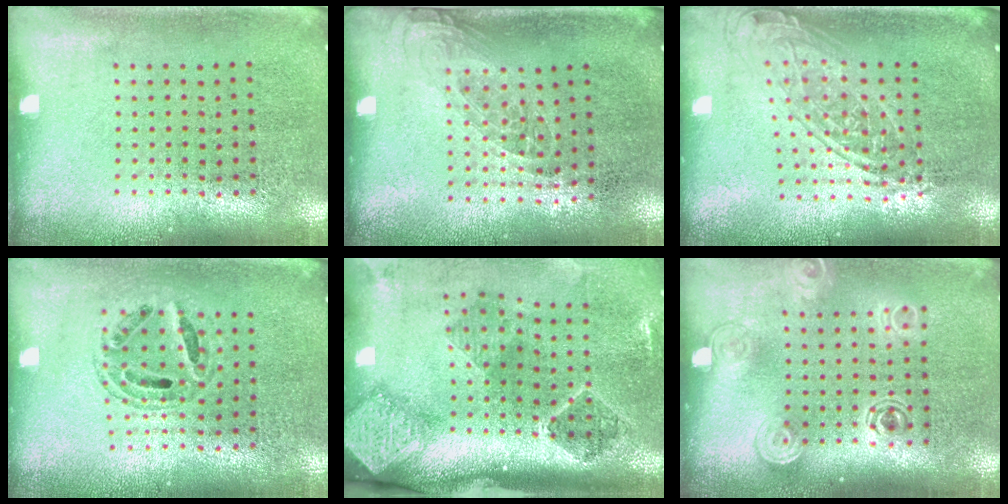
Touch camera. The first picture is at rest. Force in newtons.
{"total": 1.2, "press": 1.0, "slide": 0.7}
{"total": 1.7, "press": 1.3, "slide": 1.0}
{"total": 0.7, "press": 0.7, "slide": 0.1}
{"total": 2.9, "press": 1.8, "slide": 2.2}
{"total": 1.6, "press": 1.2, "slide": 1.0}